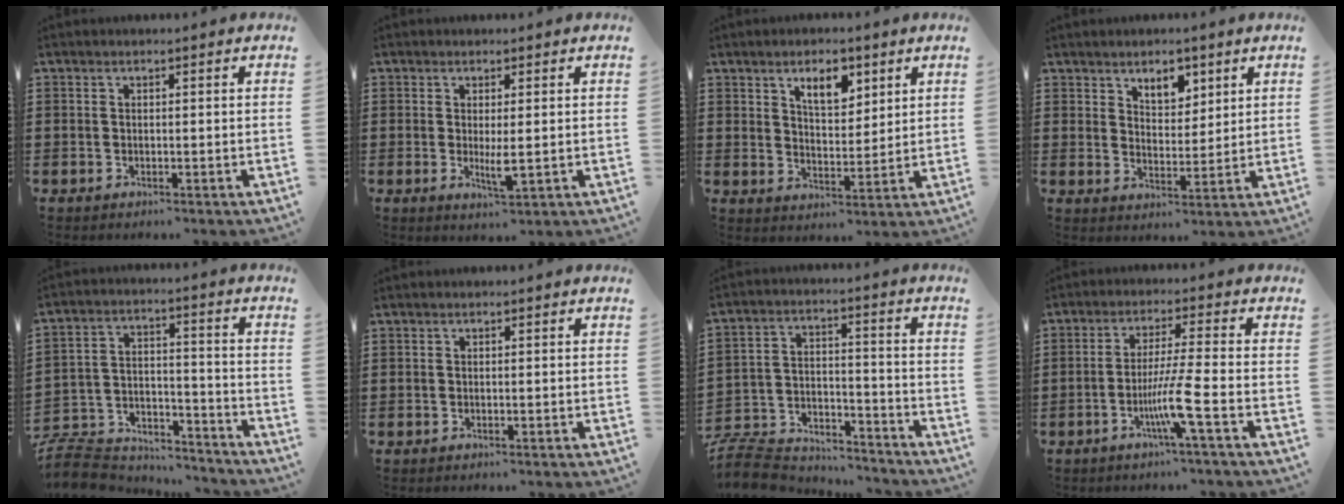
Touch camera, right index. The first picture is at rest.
{"total": 3.1, "force": [-0.1, 0.5, 3.0], "torque": [-0.056, -0.003, -0.001]}
{"total": 5.8, "force": [3.6, 2.7, 3.7], "torque": [-0.060, 0.000, 0.060]}
{"total": 4.8, "force": [3.6, 2.6, 1.9], "torque": [-0.034, -0.003, 0.062]}
{"total": 8.5, "force": [-8.1, 2.2, 1.5], "torque": [-0.039, 0.018, -0.161]}
{"total": 0.0}
{"total": 8.6, "force": [-8.3, 1.9, 1.4], "torque": [-0.037, 0.016, -0.165]}
{"total": 6.9, "force": [-2.9, -0.7, 6.3], "torque": [-0.124, -0.020, -0.058]}